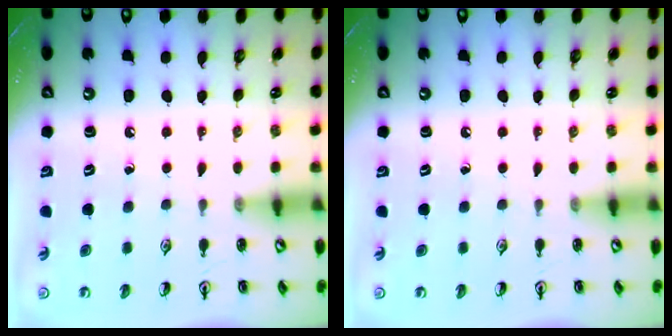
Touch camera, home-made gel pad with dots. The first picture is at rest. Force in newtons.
{"total": 0.0}